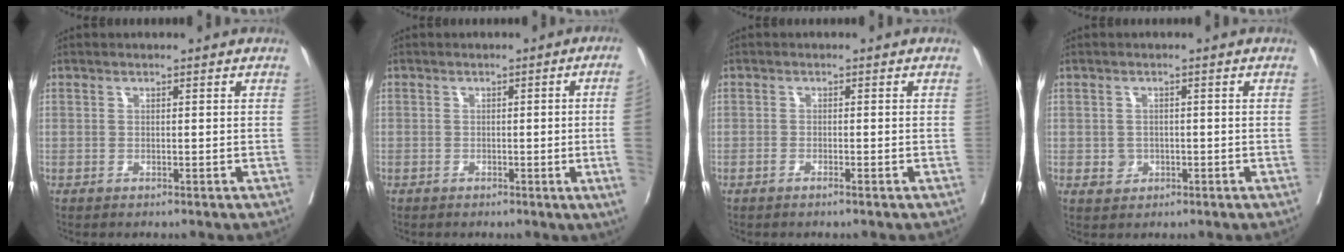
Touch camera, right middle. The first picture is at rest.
{"total": 5.5, "force": [-0.8, -1.7, 5.1], "torque": [-0.052, -0.012, -0.012]}
{"total": 1.1, "force": [-0.8, 0.0, 0.8], "torque": [-0.014, 0.000, -0.014]}
{"total": 2.2, "force": [-0.6, 2.0, 0.7], "torque": [-0.006, 0.005, -0.002]}